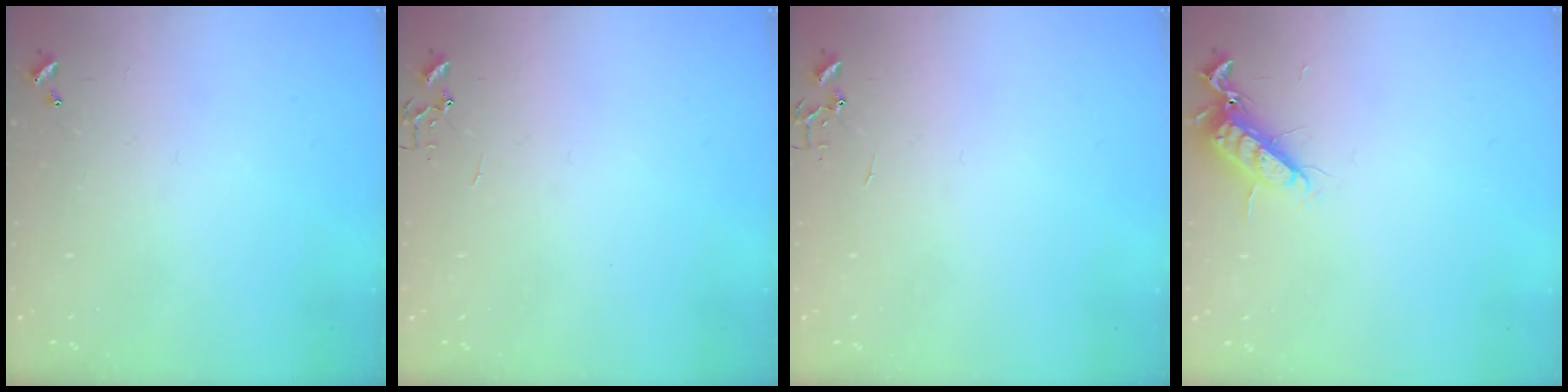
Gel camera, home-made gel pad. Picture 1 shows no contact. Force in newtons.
{"total": 0.0}
{"total": 0.0}
{"total": 11.1, "press": 11.1, "slide": 1.3}